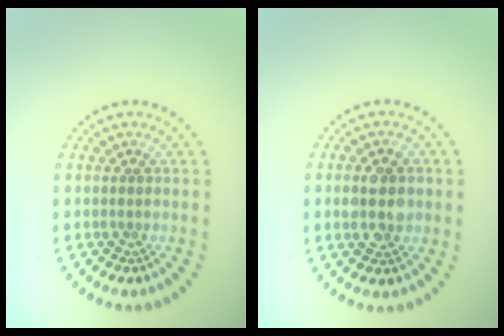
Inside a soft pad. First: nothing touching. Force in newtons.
{"total": 4.0, "press": 4.0, "slide": 0.1}